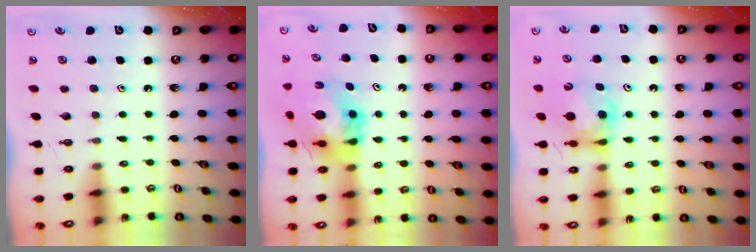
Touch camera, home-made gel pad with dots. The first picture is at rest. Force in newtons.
{"total": 8.9, "press": 8.8, "slide": 1.0}
{"total": 6.1, "press": 6.1, "slide": 0.5}